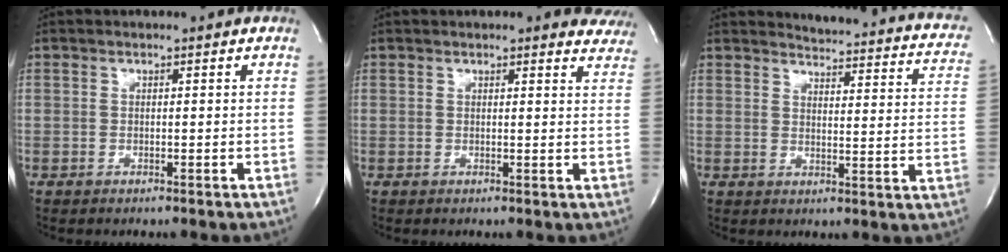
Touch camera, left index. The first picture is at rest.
{"total": 8.6, "force": [8.0, 2.1, 2.5], "torque": [-0.009, -0.005, 0.062]}
{"total": 19.6, "force": [18.5, 3.0, 5.8], "torque": [-0.060, -0.073, 0.188]}